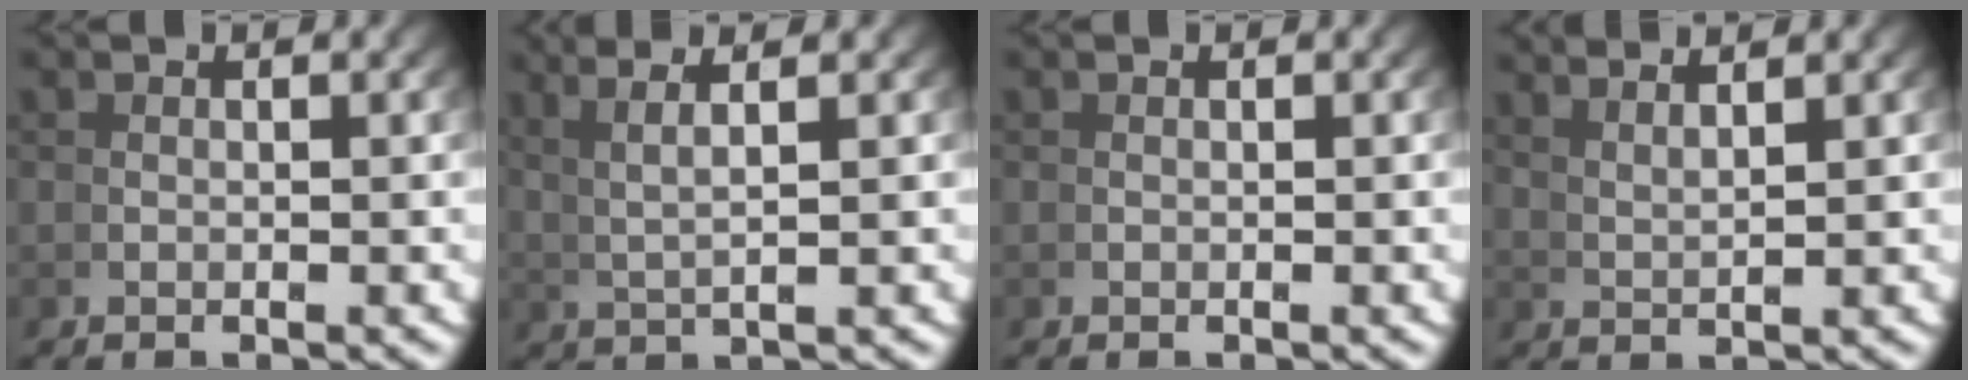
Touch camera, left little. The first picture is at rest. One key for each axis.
{"total": 4.9, "fx": 3.3, "fy": 0.6, "fz": 3.5, "tx": -0.045, "ty": 0.022, "tz": 0.054}
{"total": 0.0}
{"total": 3.6, "fx": 3.3, "fy": -0.5, "fz": 1.4, "tx": -0.012, "ty": 0.005, "tz": 0.065}